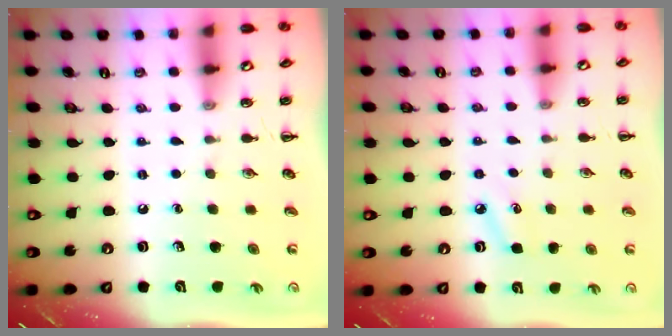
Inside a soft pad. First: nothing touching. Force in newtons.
{"total": 5.2, "press": 5.0, "slide": 1.4}